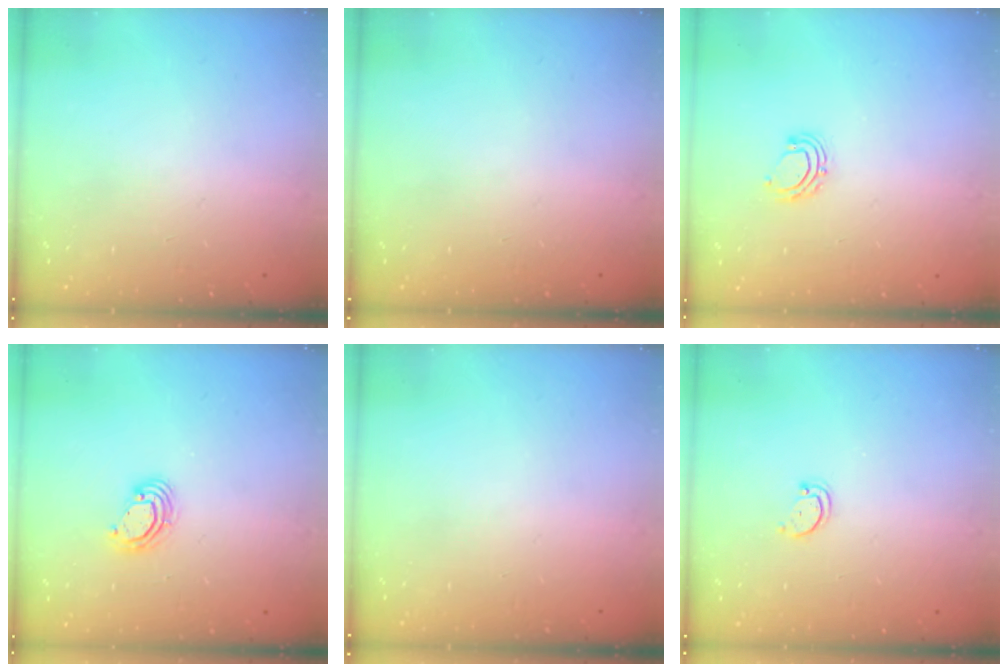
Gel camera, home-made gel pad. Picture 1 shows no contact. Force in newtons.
{"total": 0.0}
{"total": 6.3, "press": 6.2, "slide": 1.3}
{"total": 5.6, "press": 5.6, "slide": 0.3}
{"total": 0.0}
{"total": 2.8, "press": 2.7, "slide": 0.3}